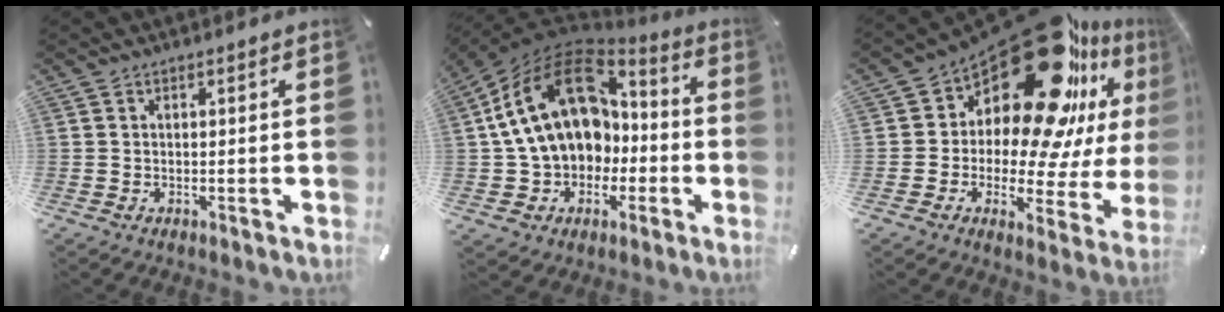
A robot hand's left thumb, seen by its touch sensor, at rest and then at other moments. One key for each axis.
{"total": 21.4, "fx": 2.6, "fy": 16.5, "fz": 13.4, "tx": -0.257, "ty": 0.006, "tz": 0.054}
{"total": 25.7, "fx": 15.2, "fy": 12.3, "fz": 16.7, "tx": -0.243, "ty": -0.135, "tz": 0.255}